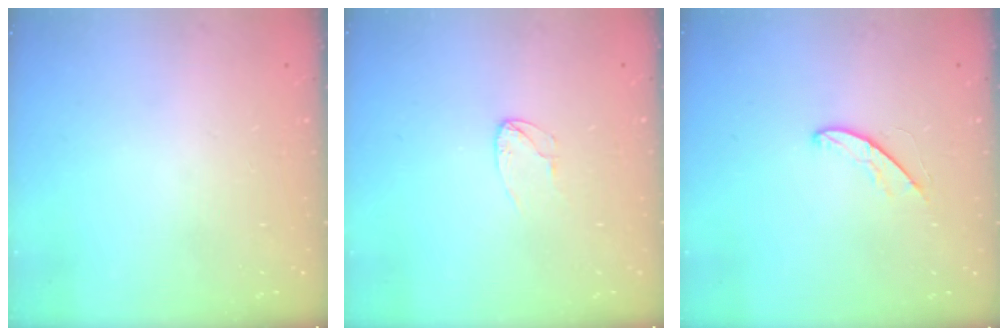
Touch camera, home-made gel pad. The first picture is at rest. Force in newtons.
{"total": 4.0, "press": 3.9, "slide": 0.3}
{"total": 4.6, "press": 4.6, "slide": 0.3}